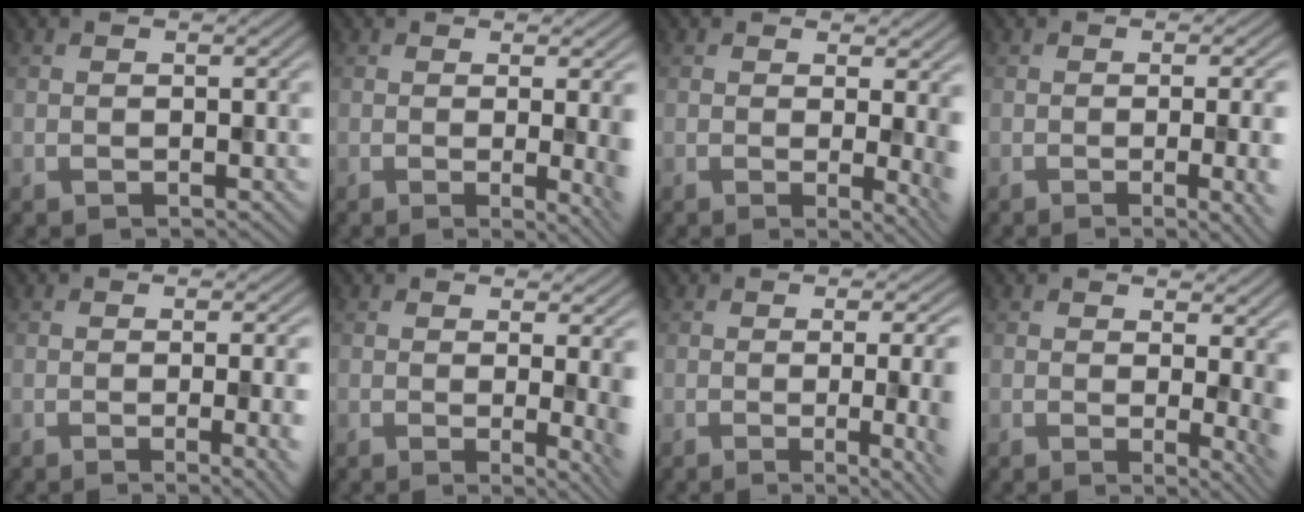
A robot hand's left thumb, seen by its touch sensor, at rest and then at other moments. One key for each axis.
{"total": 5.7, "fx": -0.4, "fy": 1.6, "fz": 5.4, "tx": -0.068, "ty": -0.010, "tz": -0.001}
{"total": 4.7, "fx": 0.3, "fy": 1.1, "fz": 4.5, "tx": -0.064, "ty": -0.007, "tz": 0.003}
{"total": 8.8, "fx": -1.4, "fy": 3.3, "fz": 8.0, "tx": -0.069, "ty": 0.002, "tz": -0.013}
{"total": 7.6, "fx": -1.2, "fy": 2.9, "fz": 6.9, "tx": -0.061, "ty": 0.000, "tz": -0.009}
{"total": 5.0, "fx": 0.0, "fy": 1.2, "fz": 4.9, "tx": -0.069, "ty": -0.009, "tz": -0.001}
{"total": 10.0, "fx": -1.5, "fy": 3.2, "fz": 9.4, "tx": -0.093, "ty": -0.004, "tz": -0.022}
{"total": 4.9, "fx": 0.8, "fy": 1.3, "fz": 4.7, "tx": -0.063, "ty": -0.008, "tz": 0.008}